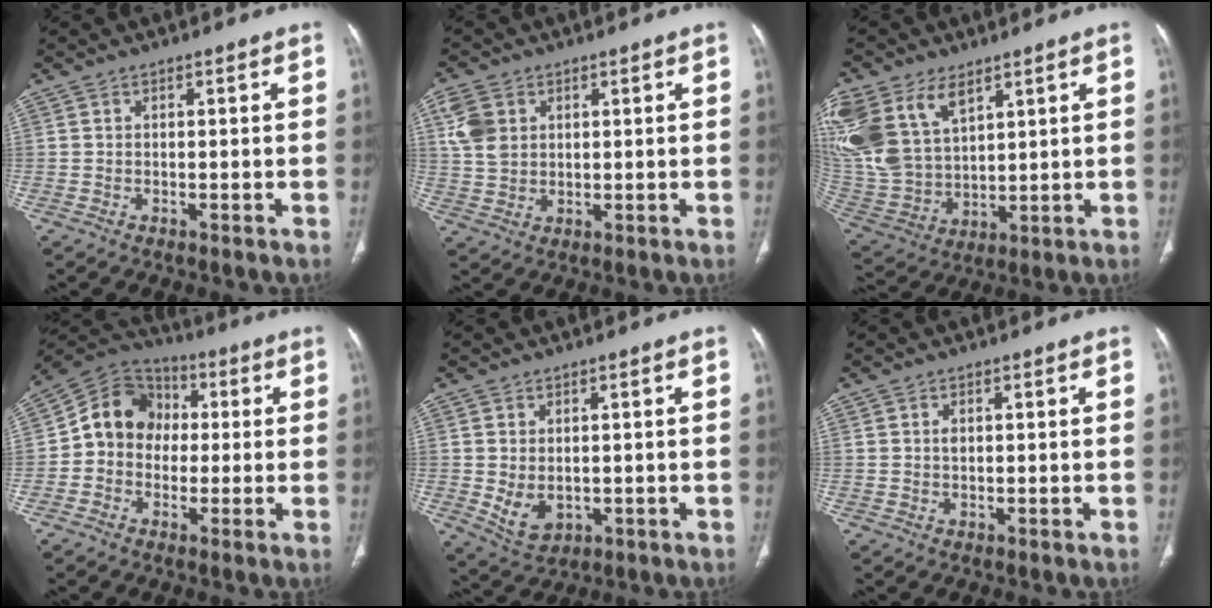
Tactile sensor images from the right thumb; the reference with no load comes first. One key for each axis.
{"total": 6.5, "fx": 2.4, "fy": 5.0, "fz": 3.5, "tx": -0.063, "ty": -0.005, "tz": 0.052}
{"total": 20.9, "fx": 10.3, "fy": 13.0, "fz": 12.8, "tx": -0.301, "ty": -0.003, "tz": 0.219}
{"total": 11.5, "fx": 0.1, "fy": 10.0, "fz": 5.7, "tx": -0.073, "ty": 0.033, "tz": -0.015}
{"total": 5.4, "fx": -0.3, "fy": 3.8, "fz": 3.8, "tx": -0.063, "ty": -0.010, "tz": 0.013}
{"total": 0.8, "fx": 0.2, "fy": 0.6, "fz": 0.6, "tx": -0.011, "ty": 0.001, "tz": 0.005}